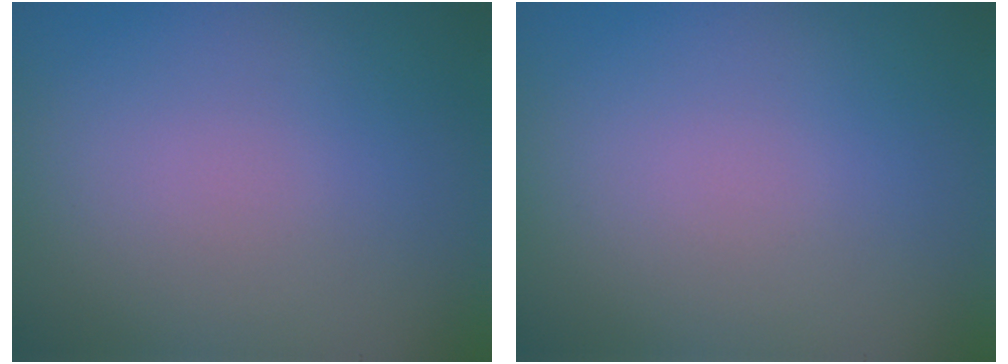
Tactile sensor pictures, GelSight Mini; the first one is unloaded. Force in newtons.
{"total": 0.0}